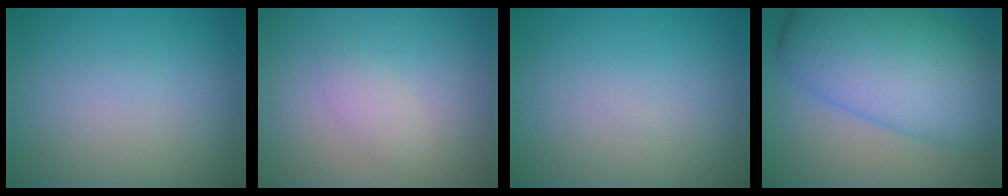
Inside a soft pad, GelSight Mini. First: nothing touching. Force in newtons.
{"total": 1.6, "press": 1.6, "slide": 0.1}
{"total": 0.0}
{"total": 12.1, "press": 12.1, "slide": 0.1}